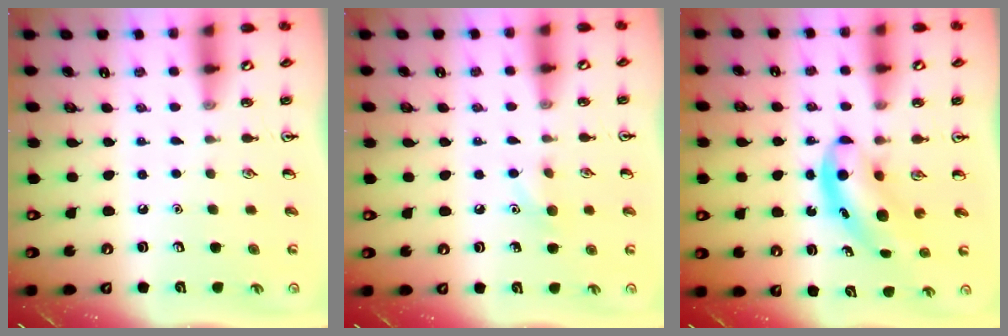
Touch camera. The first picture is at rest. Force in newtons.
{"total": 5.7, "press": 5.4, "slide": 1.7}
{"total": 5.9, "press": 5.9, "slide": 0.6}